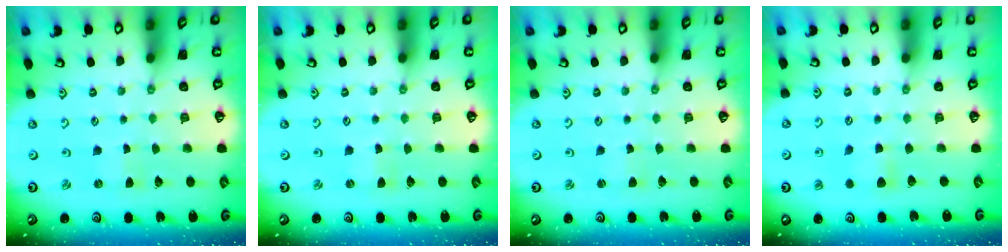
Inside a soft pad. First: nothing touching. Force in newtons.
{"total": 1.1, "press": 1.1, "slide": 0.2}
{"total": 1.8, "press": 1.7, "slide": 0.2}
{"total": 5.0, "press": 4.9, "slide": 0.9}